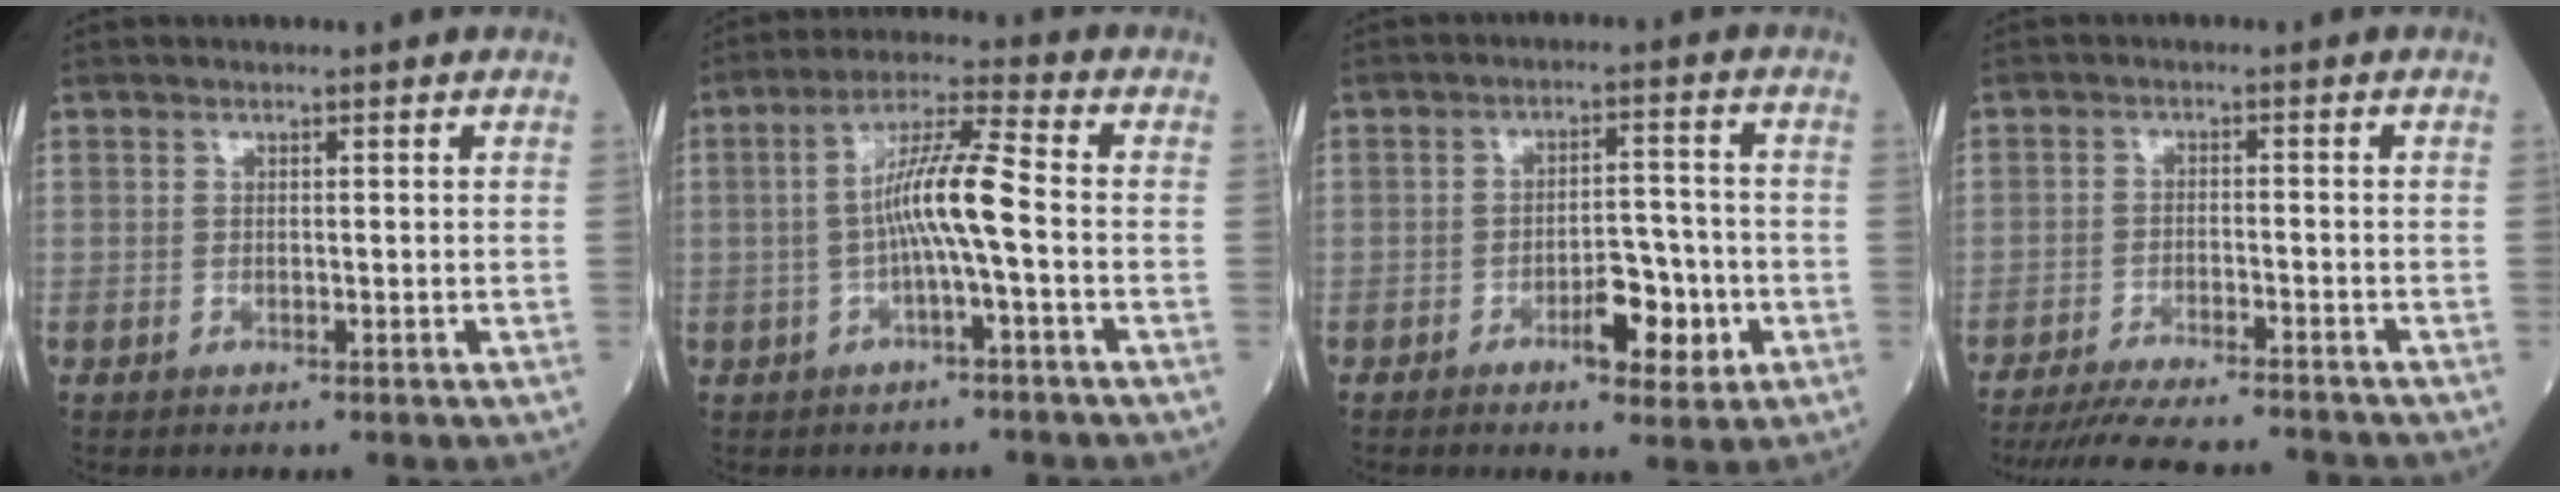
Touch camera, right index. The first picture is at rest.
{"total": 8.0, "force": [-1.1, 0.0, 7.9], "torque": [-0.150, 0.016, -0.021]}
{"total": 6.3, "force": [-2.7, 2.4, 5.2], "torque": [-0.078, 0.004, -0.035]}
{"total": 13.4, "force": [-12.4, 0.8, 5.0], "torque": [-0.081, -0.019, -0.178]}